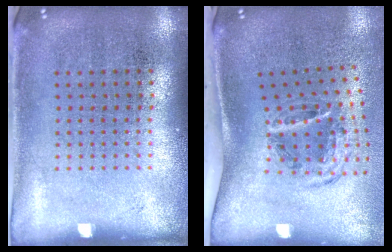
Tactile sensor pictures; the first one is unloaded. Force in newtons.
{"total": 1.6, "press": 1.1, "slide": 1.2}